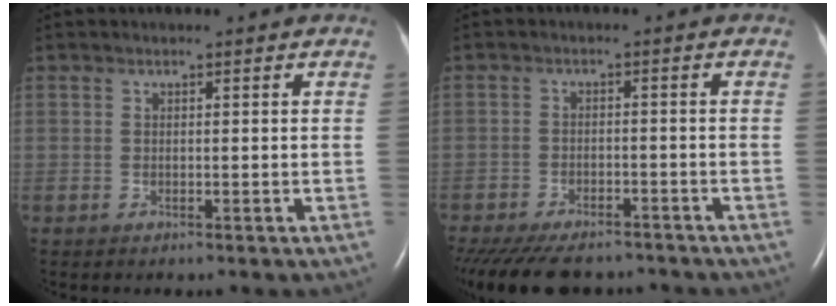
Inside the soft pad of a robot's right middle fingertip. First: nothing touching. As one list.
[{"total": 14.0, "force": [-11.7, 5.2, 5.7], "torque": [-0.136, -0.019, -0.164]}]